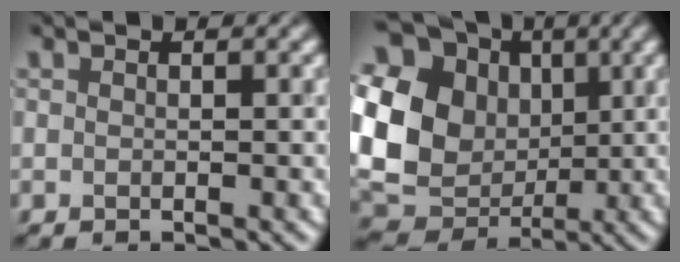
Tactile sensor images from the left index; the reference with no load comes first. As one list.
[{"total": 15.9, "force": [2.5, 13.8, 7.6], "torque": [-0.188, 0.022, 0.029]}]